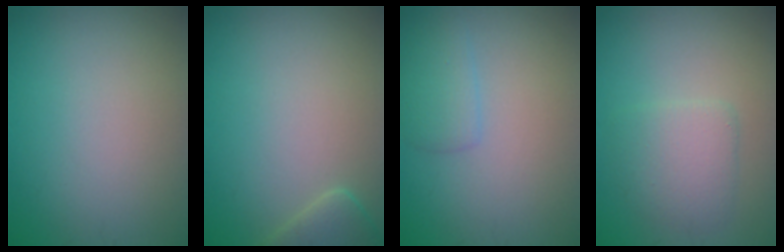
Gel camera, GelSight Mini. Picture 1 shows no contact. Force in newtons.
{"total": 2.3, "press": 2.2, "slide": 0.4}
{"total": 1.9, "press": 1.9, "slide": 0.1}
{"total": 2.9, "press": 2.9, "slide": 0.3}